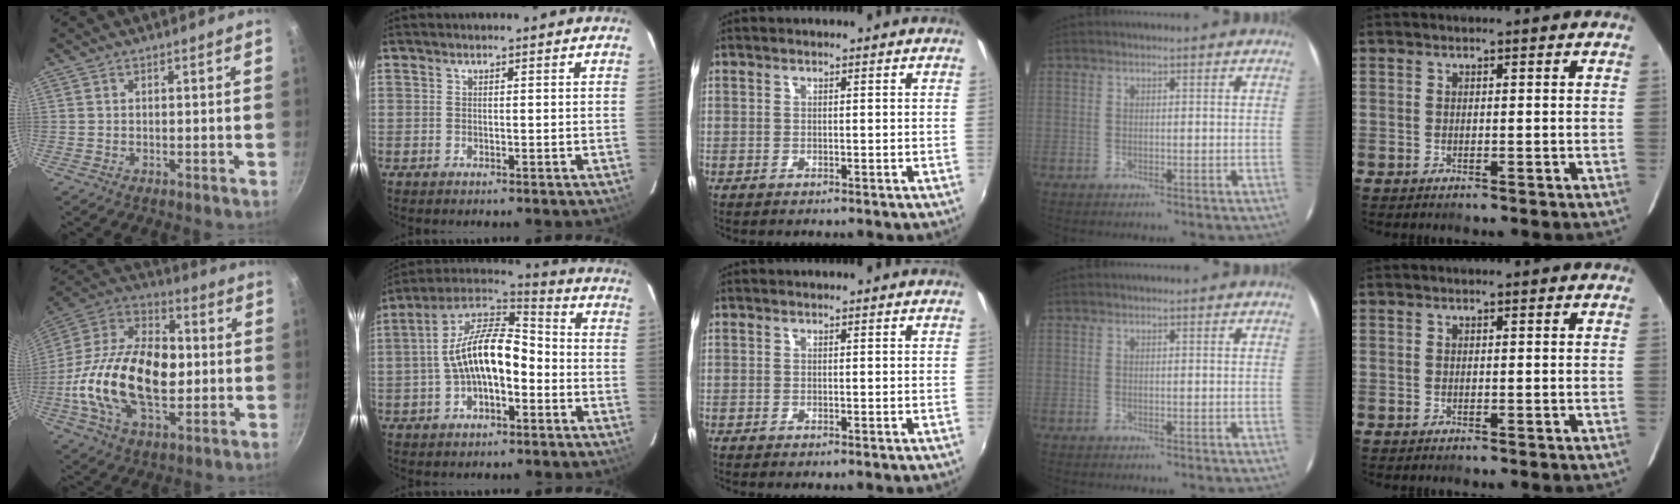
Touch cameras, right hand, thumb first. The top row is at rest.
{"thumb": {"total": 25.7, "force": [-2.0, 15.3, 20.5], "torque": [-0.357, 0.032, -0.048]}, "index": {"total": 14.3, "force": [-2.6, 6.7, 12.3], "torque": [-0.237, 0.023, -0.051]}}